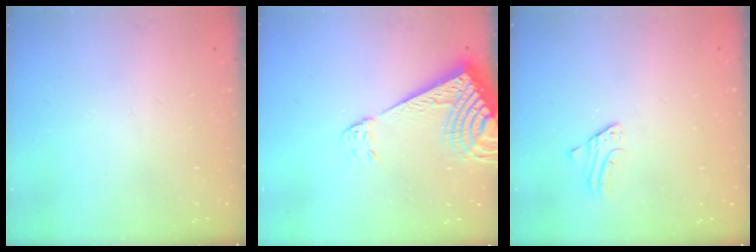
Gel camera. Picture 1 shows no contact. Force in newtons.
{"total": 13.3, "press": 13.2, "slide": 1.9}
{"total": 2.0, "press": 2.0, "slide": 0.1}